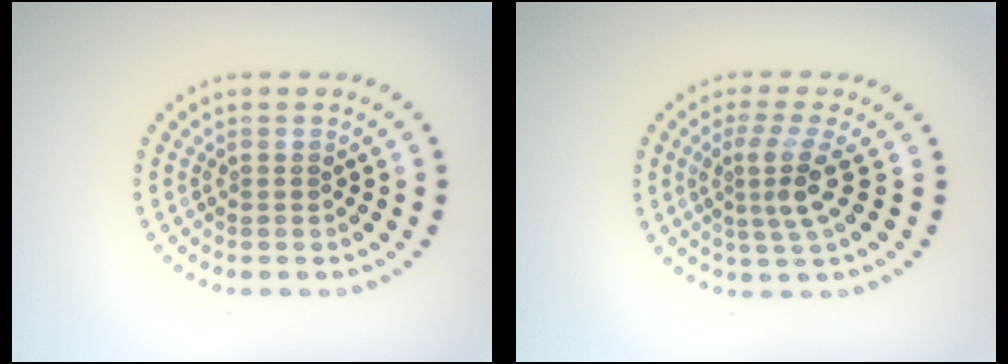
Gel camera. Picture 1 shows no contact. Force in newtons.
{"total": 3.2, "press": 2.2, "slide": 2.3}